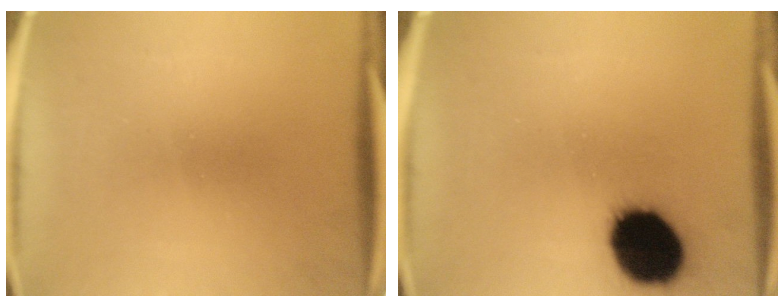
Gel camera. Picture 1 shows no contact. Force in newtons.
{"total": 19.0}